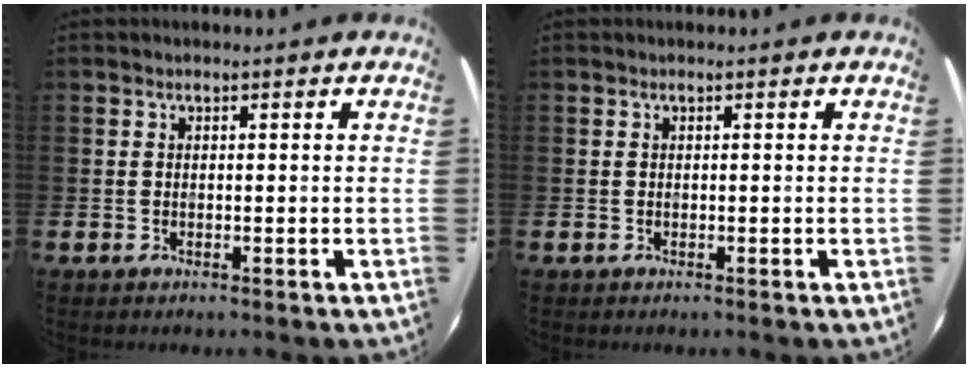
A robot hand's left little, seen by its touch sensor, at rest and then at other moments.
{"total": 0.0}